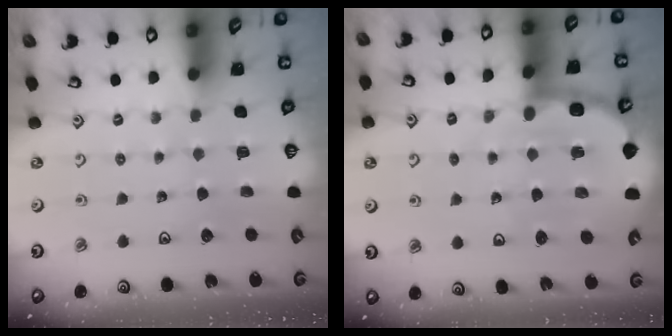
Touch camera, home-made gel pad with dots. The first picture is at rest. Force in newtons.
{"total": 9.9, "press": 9.4, "slide": 3.0}